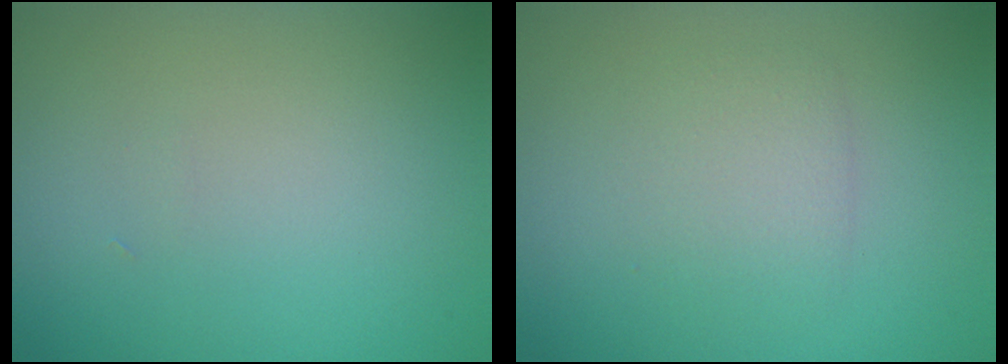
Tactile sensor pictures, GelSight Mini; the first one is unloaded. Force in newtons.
{"total": 2.3, "press": 2.3, "slide": 0.1}